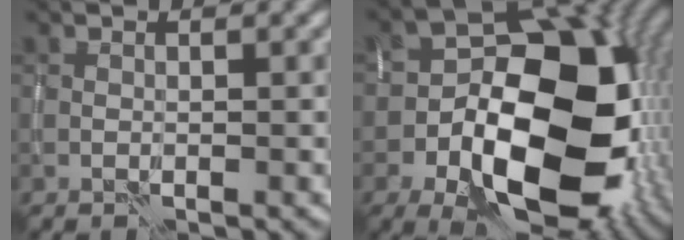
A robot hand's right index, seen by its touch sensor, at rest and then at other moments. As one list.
[{"total": 16.9, "force": [-4.1, 10.3, 12.7], "torque": [-0.173, -0.014, -0.066]}]